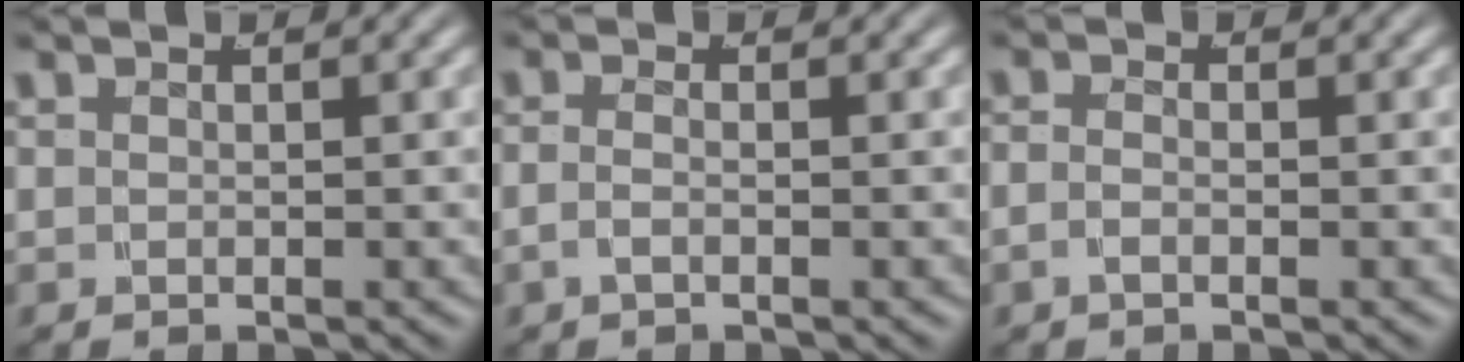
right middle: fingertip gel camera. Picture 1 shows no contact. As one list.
[{"total": 1.2, "force": [-0.5, 0.4, 1.0], "torque": [-0.020, 0.002, -0.012]}, {"total": 1.1, "force": [-0.5, 0.7, 0.7], "torque": [-0.016, 0.001, -0.014]}]